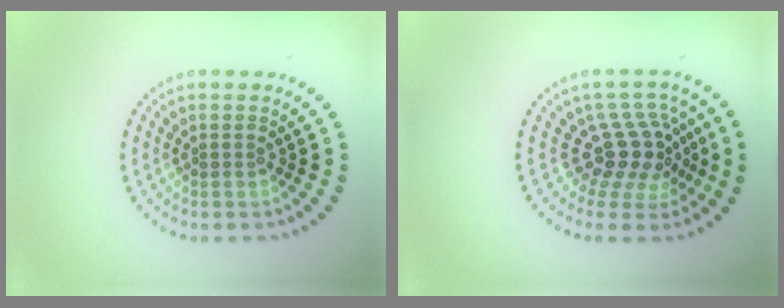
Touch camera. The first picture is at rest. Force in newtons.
{"total": 4.1, "press": 2.9, "slide": 2.9}